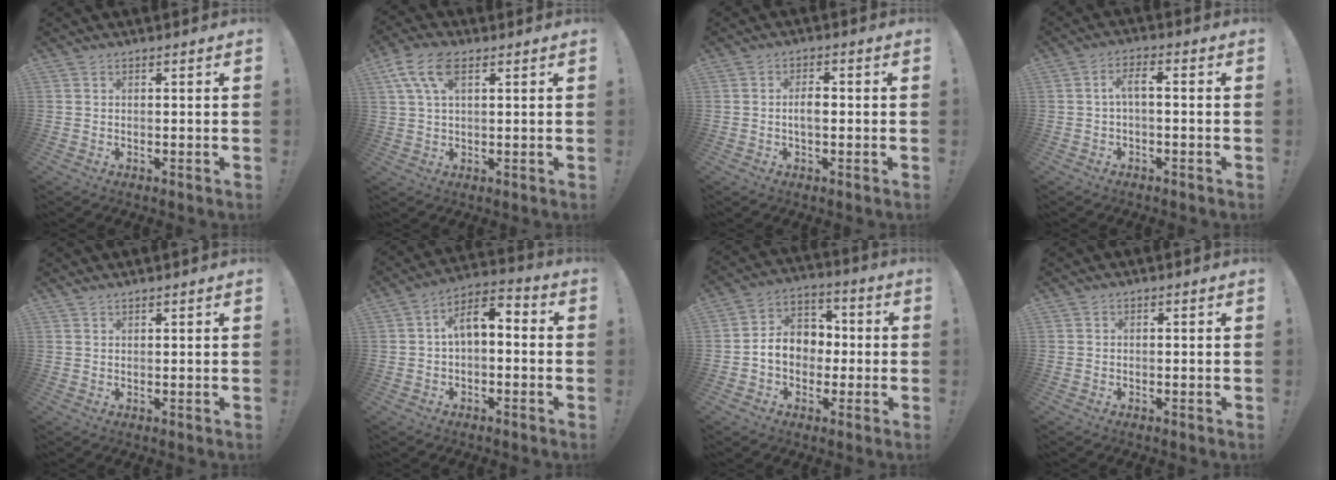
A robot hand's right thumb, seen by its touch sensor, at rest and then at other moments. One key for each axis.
{"total": 9.1, "fx": 3.9, "fy": 4.5, "fz": 6.9, "tx": -0.140, "ty": 0.005, "tz": 0.075}
{"total": 3.7, "fx": -0.4, "fy": 1.6, "fz": 3.3, "tx": -0.051, "ty": 0.001, "tz": -0.014}
{"total": 4.5, "fx": -0.4, "fy": 1.2, "fz": 4.3, "tx": -0.089, "ty": 0.006, "tz": -0.011}
{"total": 1.0, "fx": 1.0, "fy": -0.1, "fz": 0.3, "tx": -0.004, "ty": -0.002, "tz": 0.018}
{"total": 7.8, "fx": 0.2, "fy": 4.2, "fz": 6.6, "tx": -0.113, "ty": 0.015, "tz": 0.008}
{"total": 11.0, "fx": -1.0, "fy": 9.3, "fz": 5.8, "tx": -0.087, "ty": 0.020, "tz": -0.008}
{"total": 0.0}